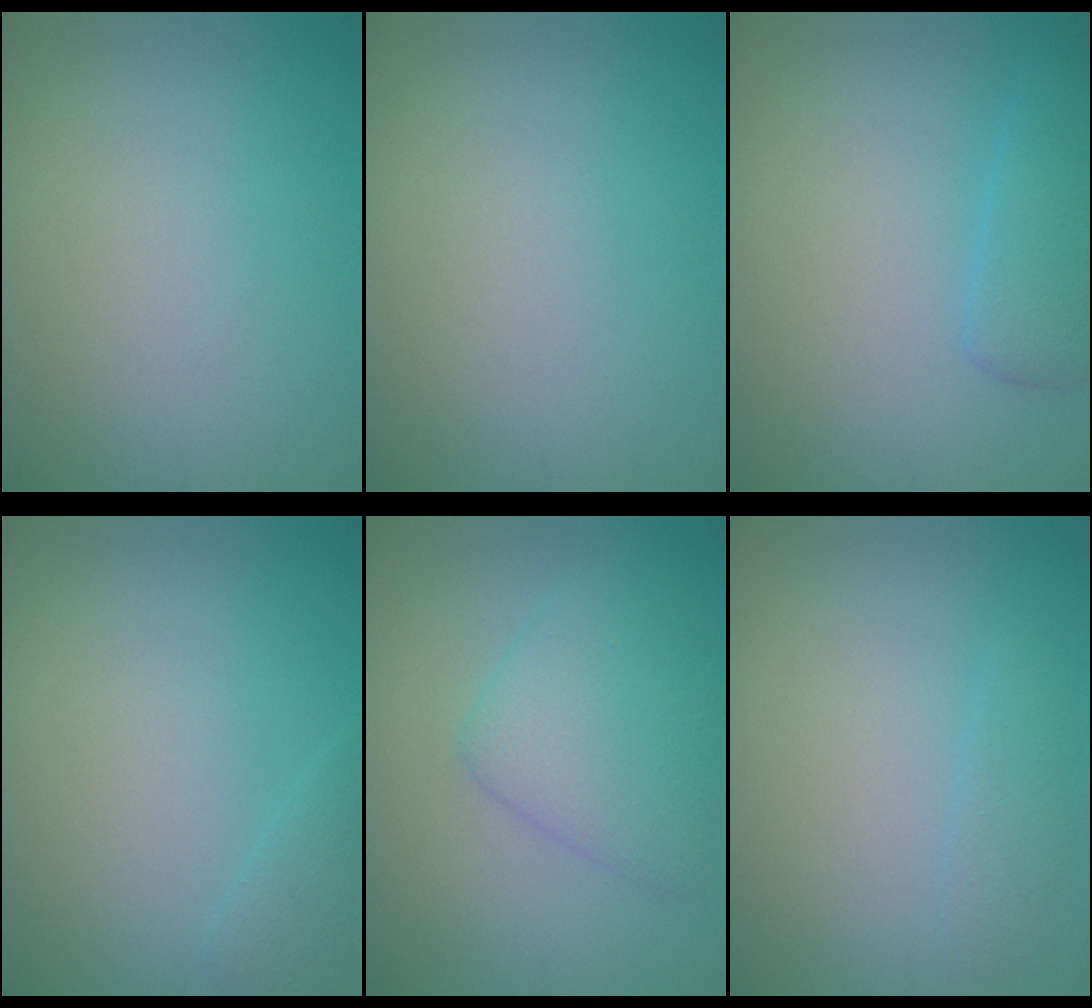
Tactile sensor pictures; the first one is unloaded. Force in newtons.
{"total": 0.0}
{"total": 2.6, "press": 2.6, "slide": 0.2}
{"total": 1.3, "press": 1.3, "slide": 0.1}
{"total": 4.5, "press": 4.5, "slide": 0.2}
{"total": 1.4, "press": 1.4, "slide": 0.0}